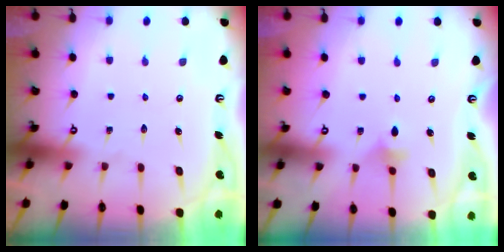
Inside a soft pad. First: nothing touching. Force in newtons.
{"total": 4.0, "press": 4.0, "slide": 0.8}